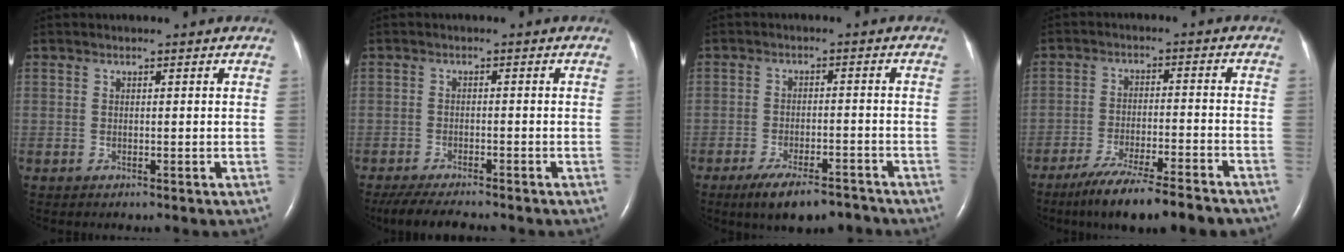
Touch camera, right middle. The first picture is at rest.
{"total": 7.2, "force": [-6.3, 0.8, 3.3], "torque": [-0.056, -0.021, -0.101]}
{"total": 8.1, "force": [-6.4, 2.3, 4.4], "torque": [-0.075, -0.009, -0.108]}
{"total": 13.8, "force": [-11.3, 1.0, 7.9], "torque": [-0.129, -0.030, -0.178]}